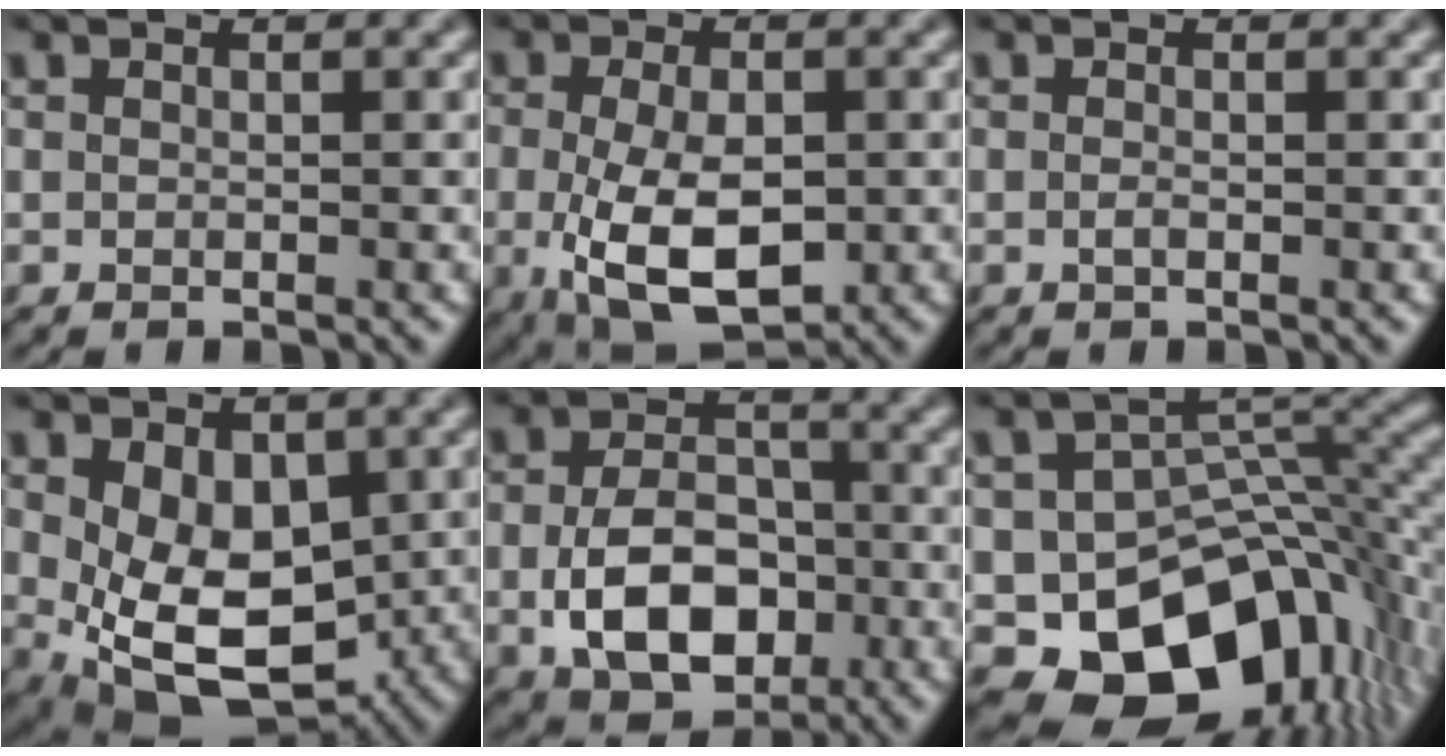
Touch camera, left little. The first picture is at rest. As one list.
[{"total": 8.0, "force": [-2.1, 4.1, 6.5], "torque": [-0.137, -0.012, -0.033]}, {"total": 0.6, "force": [-0.3, 0.2, 0.4], "torque": [-0.012, 0.000, -0.006]}, {"total": 8.5, "force": [-0.9, 5.4, 6.5], "torque": [-0.117, -0.023, -0.003]}, {"total": 8.0, "force": [-2.1, 5.3, 5.7], "torque": [-0.112, -0.006, -0.031]}, {"total": 14.3, "force": [-6.8, 9.2, 8.6], "torque": [-0.131, -0.021, -0.096]}]